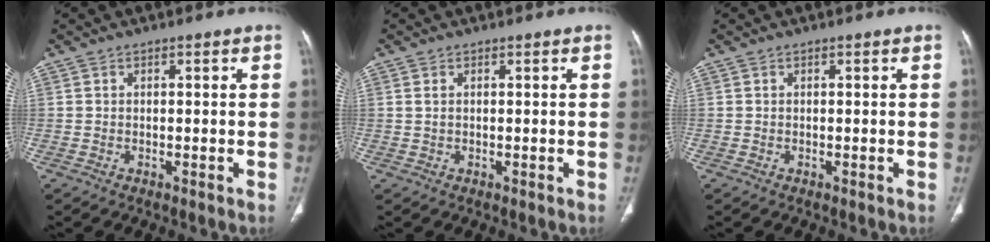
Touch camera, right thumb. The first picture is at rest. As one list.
[{"total": 0.8, "force": [0.3, 0.4, 0.6], "torque": [-0.017, 0.005, 0.010]}, {"total": 0.0}]